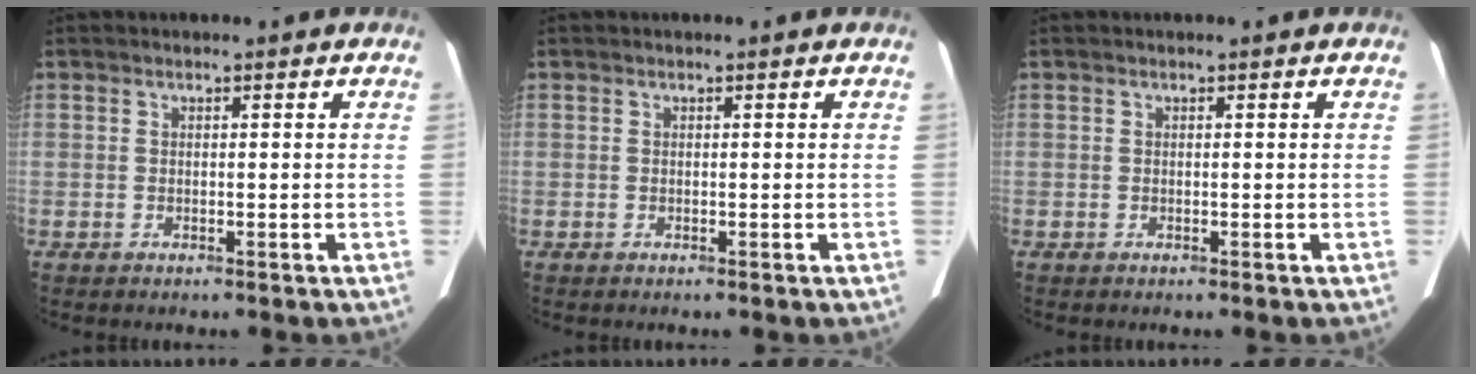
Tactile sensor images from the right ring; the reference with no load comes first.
{"total": 0.0}
{"total": 0.0}